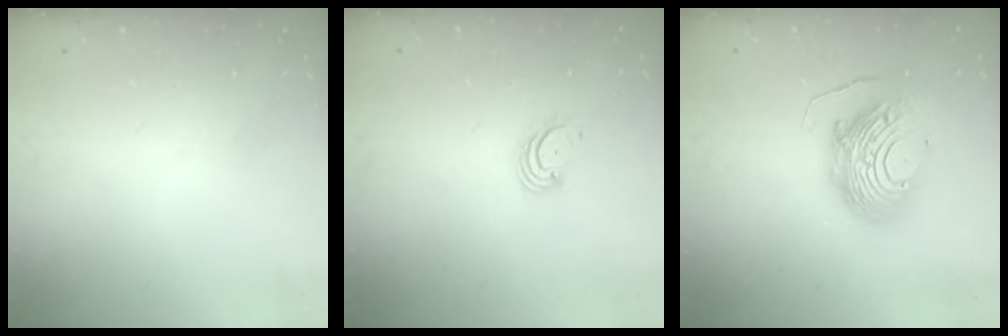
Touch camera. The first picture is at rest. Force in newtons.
{"total": 3.1, "press": 3.1, "slide": 0.3}
{"total": 14.6, "press": 14.6, "slide": 1.3}